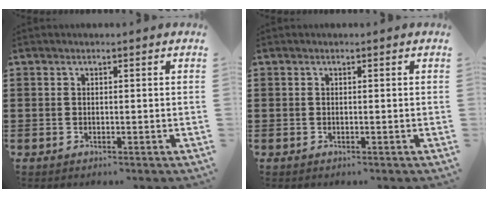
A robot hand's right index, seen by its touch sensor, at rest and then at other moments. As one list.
[{"total": 0.0}]